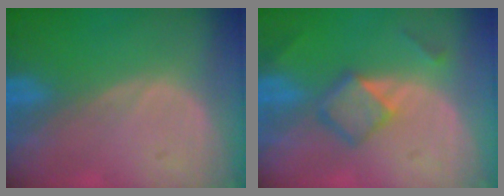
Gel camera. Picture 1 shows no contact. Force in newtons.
{"total": 5.1, "press": 4.7, "slide": 1.9}